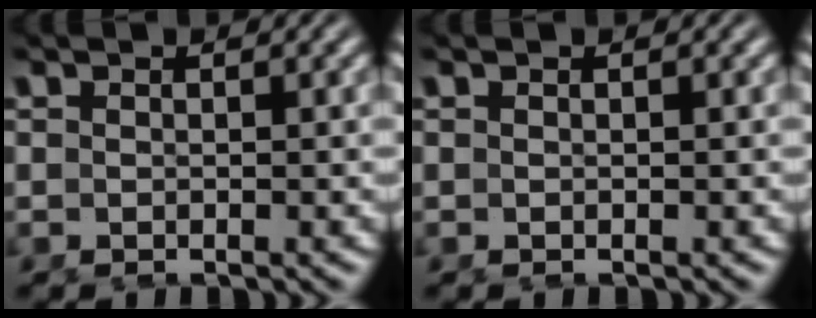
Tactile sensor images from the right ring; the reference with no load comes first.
{"total": 0.0}